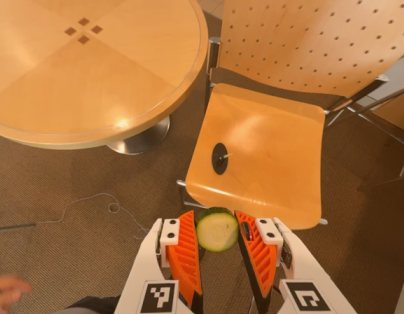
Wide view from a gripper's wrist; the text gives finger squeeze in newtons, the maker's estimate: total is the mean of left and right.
{"total": 7.9, "left": 7.2, "right": 8.7}